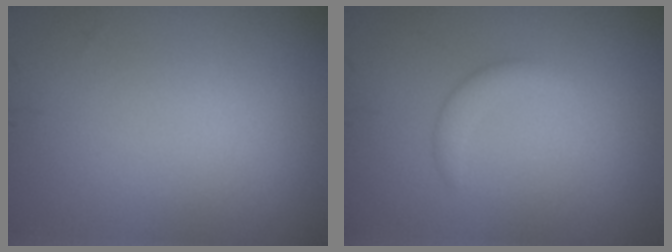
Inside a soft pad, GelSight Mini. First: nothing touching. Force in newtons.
{"total": 1.5, "press": 1.5, "slide": 0.1}